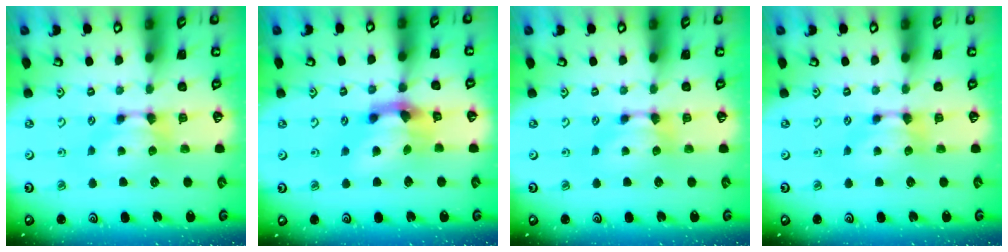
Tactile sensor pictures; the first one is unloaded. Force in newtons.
{"total": 5.6, "press": 5.0, "slide": 2.5}
{"total": 0.0}
{"total": 0.0}